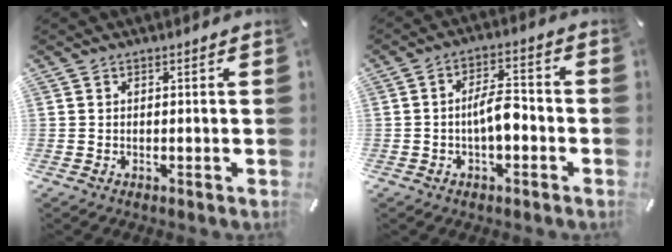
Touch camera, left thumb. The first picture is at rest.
{"total": 7.8, "force": [-2.0, 3.8, 6.6], "torque": [-0.124, 0.014, -0.035]}